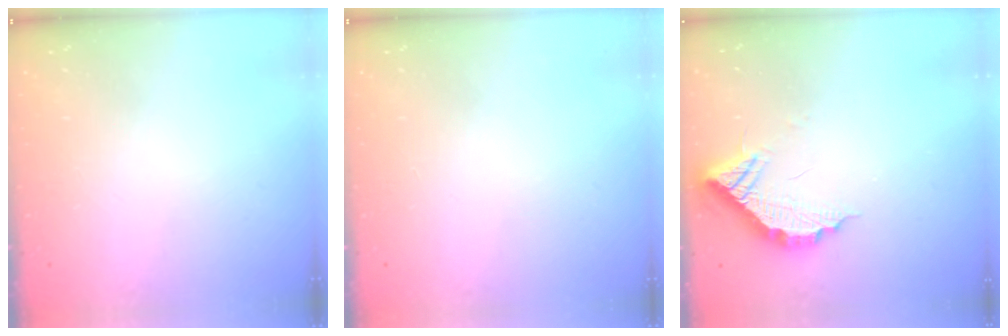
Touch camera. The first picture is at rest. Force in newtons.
{"total": 0.0}
{"total": 11.6, "press": 11.6, "slide": 0.5}